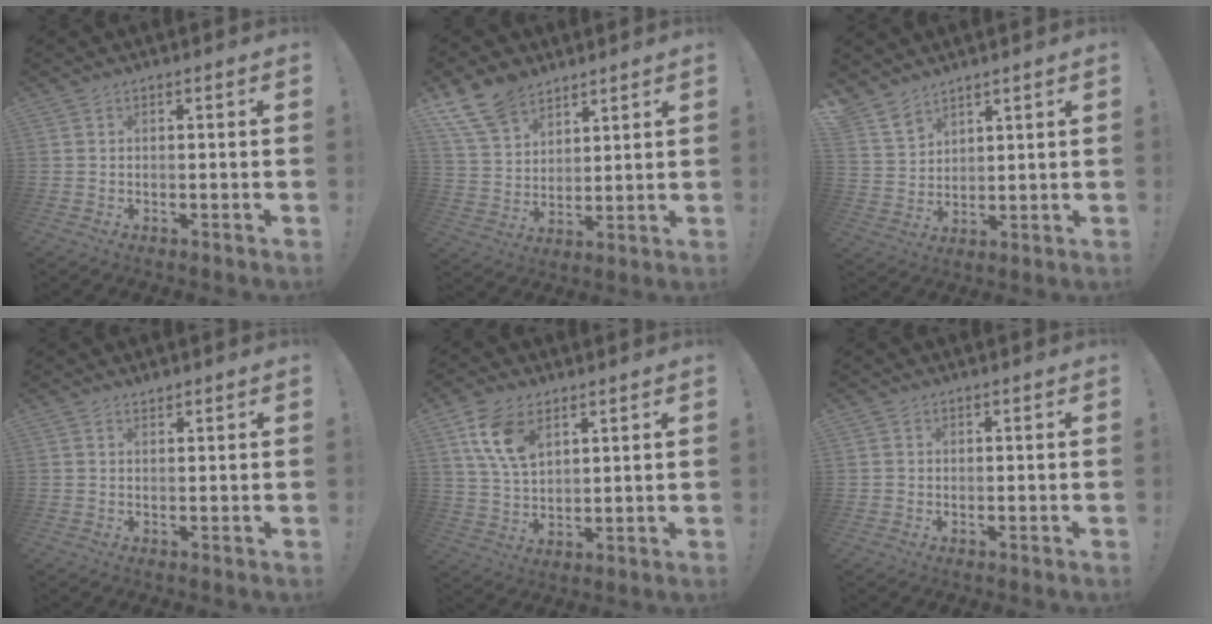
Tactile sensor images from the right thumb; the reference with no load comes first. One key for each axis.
{"total": 13.6, "fx": 9.8, "fy": 8.1, "fz": 4.9, "tx": -0.101, "ty": -0.054, "tz": 0.191}
{"total": 7.0, "fx": 5.9, "fy": 3.4, "fz": 1.4, "tx": -0.042, "ty": -0.038, "tz": 0.119}
{"total": 1.0, "fx": 1.0, "fy": 0.1, "fz": 0.1, "tx": 0.003, "ty": -0.005, "tz": 0.019}
{"total": 12.0, "fx": 5.9, "fy": 7.1, "fz": 7.6, "tx": -0.152, "ty": -0.012, "tz": 0.111}
{"total": 1.2, "fx": 0.1, "fy": 1.1, "fz": 0.1, "tx": -0.001, "ty": 0.002, "tz": 0.002}